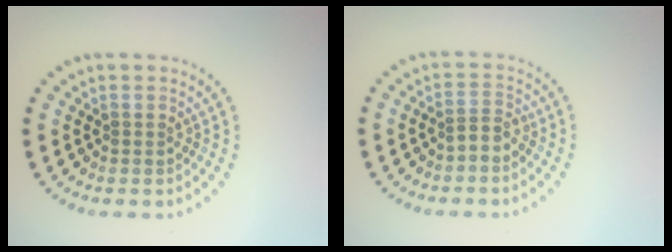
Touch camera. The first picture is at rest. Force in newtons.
{"total": 1.7, "press": 1.3, "slide": 1.2}